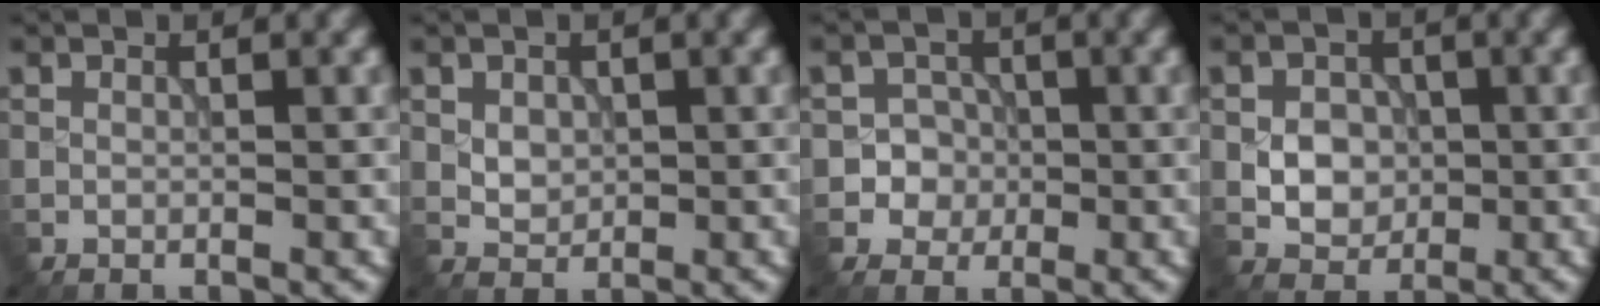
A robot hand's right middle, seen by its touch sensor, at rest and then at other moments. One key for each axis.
{"total": 1.8, "fx": 0.4, "fy": 1.4, "fz": 1.0, "tx": -0.018, "ty": -0.003, "tz": 0.011}
{"total": 3.5, "fx": -0.8, "fy": 3.4, "fz": 0.5, "tx": 0.014, "ty": 0.013, "tz": -0.029}
{"total": 3.5, "fx": -0.2, "fy": 2.9, "fz": 2.0, "tx": -0.027, "ty": -0.002, "tz": -0.009}